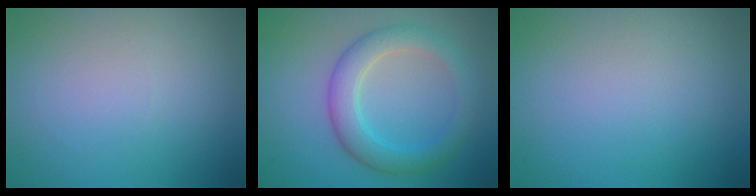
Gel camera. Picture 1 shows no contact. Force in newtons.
{"total": 4.0, "press": 4.0, "slide": 0.2}
{"total": 0.0}